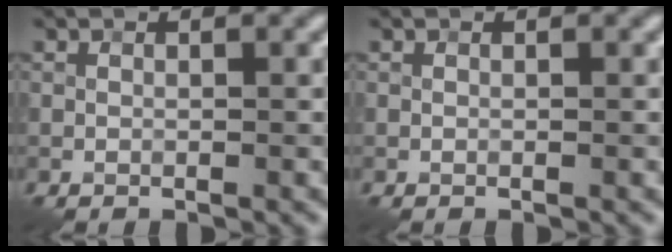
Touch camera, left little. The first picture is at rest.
{"total": 0.0}